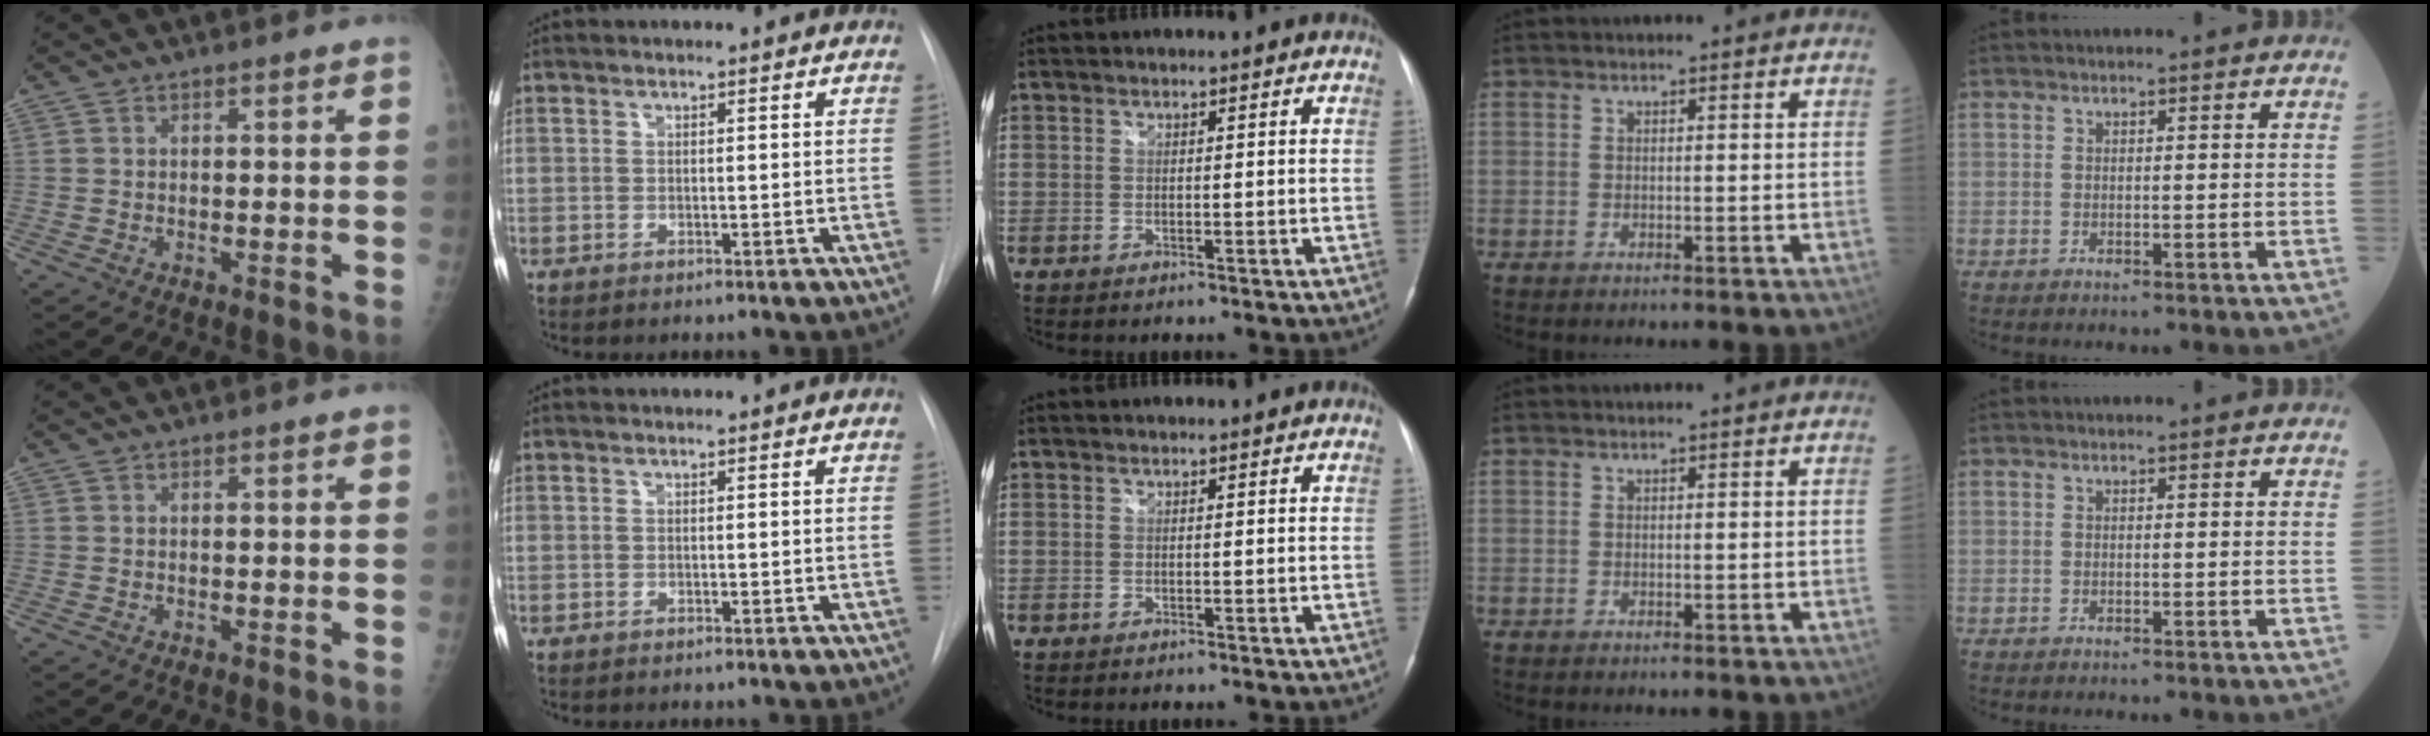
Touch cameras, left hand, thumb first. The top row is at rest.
{}